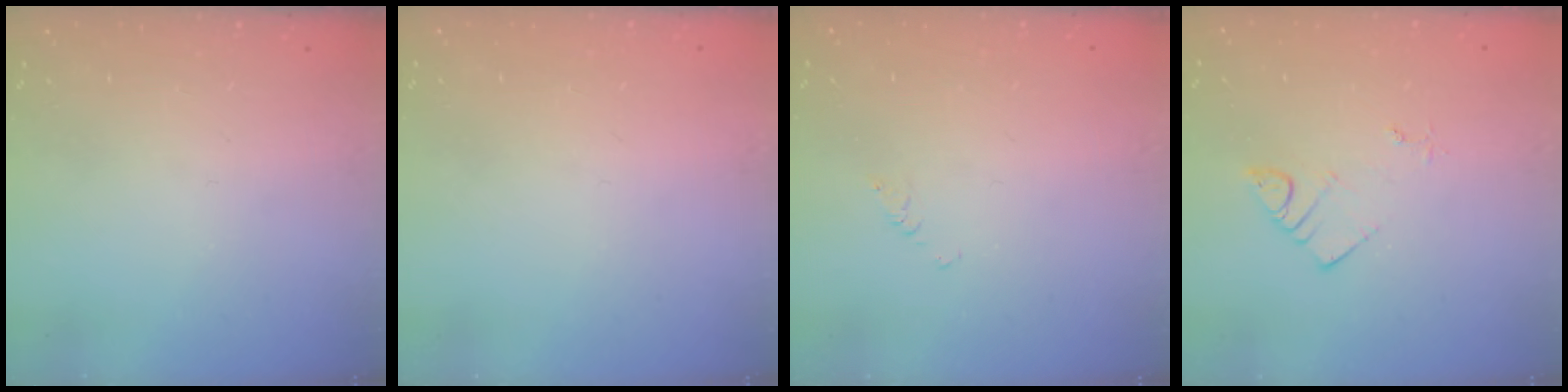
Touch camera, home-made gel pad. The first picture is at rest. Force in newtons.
{"total": 0.7, "press": 0.6, "slide": 0.1}
{"total": 1.2, "press": 1.2, "slide": 0.2}
{"total": 4.8, "press": 4.8, "slide": 0.2}